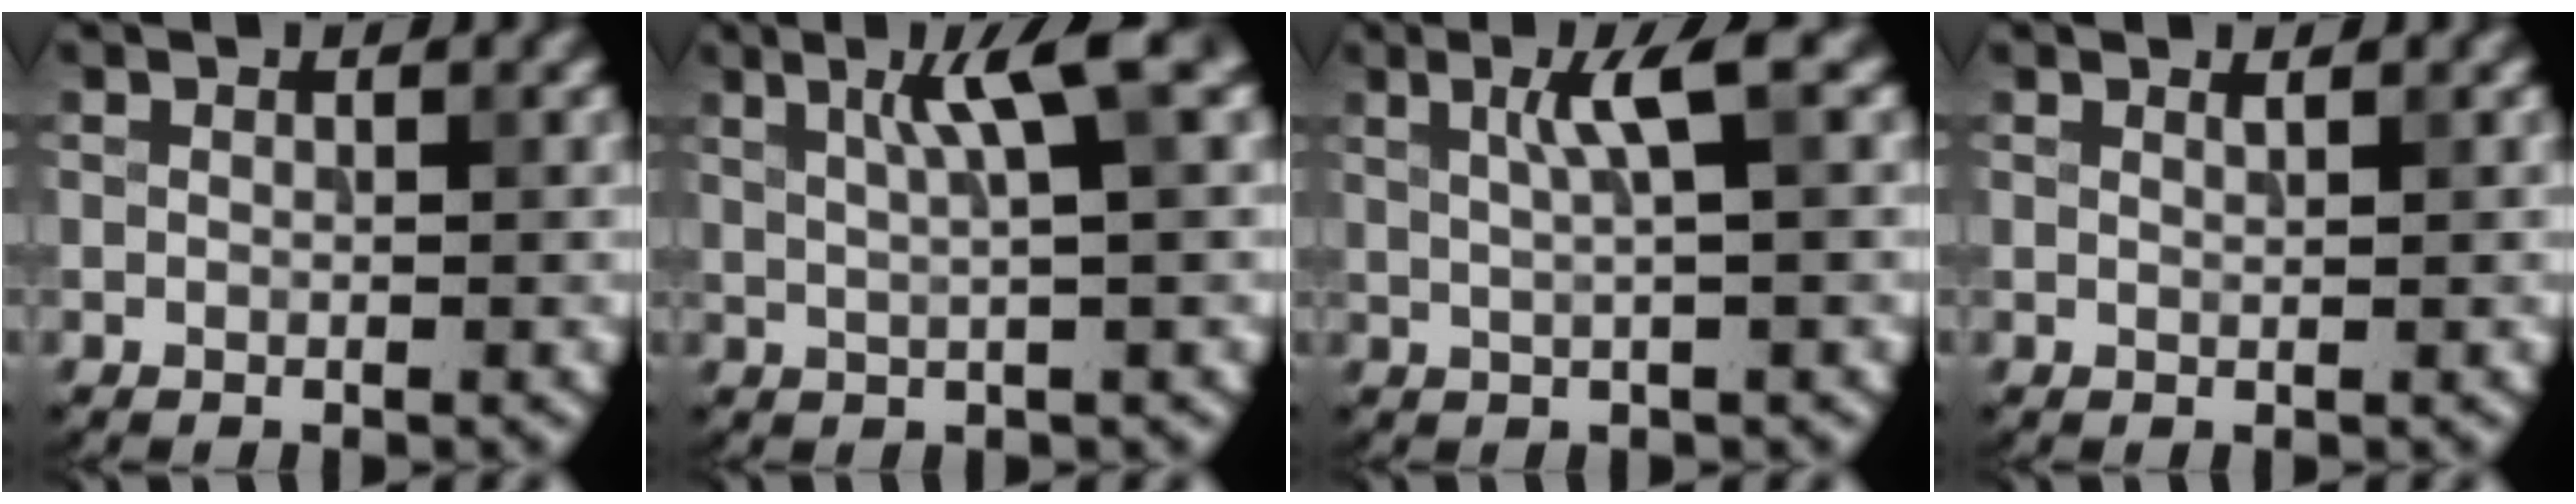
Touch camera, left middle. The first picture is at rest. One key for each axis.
{"total": 4.8, "fx": 2.0, "fy": 0.6, "fz": 4.3, "tx": -0.064, "ty": 0.007, "tz": 0.032}
{"total": 3.5, "fx": 1.2, "fy": 0.5, "fz": 3.3, "tx": -0.050, "ty": 0.007, "tz": 0.020}
{"total": 0.5, "fx": 0.4, "fy": 0.1, "fz": 0.2, "tx": 0.001, "ty": -0.001, "tz": 0.009}